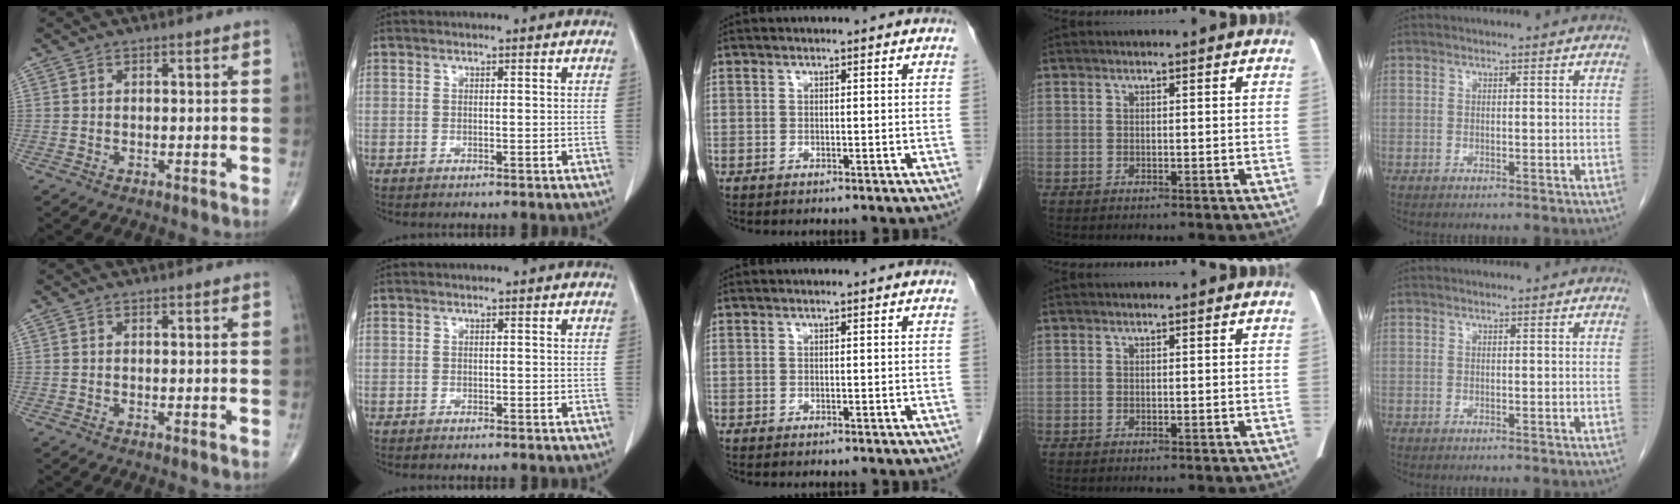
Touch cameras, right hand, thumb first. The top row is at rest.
{"thumb": {"total": 0.5, "force": [-0.1, 0.1, 0.5], "torque": [-0.012, -0.003, -0.002]}, "index": {"total": 0.5, "force": [-0.5, 0.0, 0.2], "torque": [-0.006, -0.002, -0.009]}}